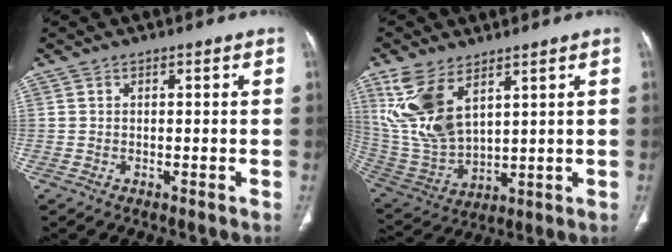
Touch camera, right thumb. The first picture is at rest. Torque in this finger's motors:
{"motor_torque": [-0.45, 2.54, 1.45, 1.32, 0.17]}